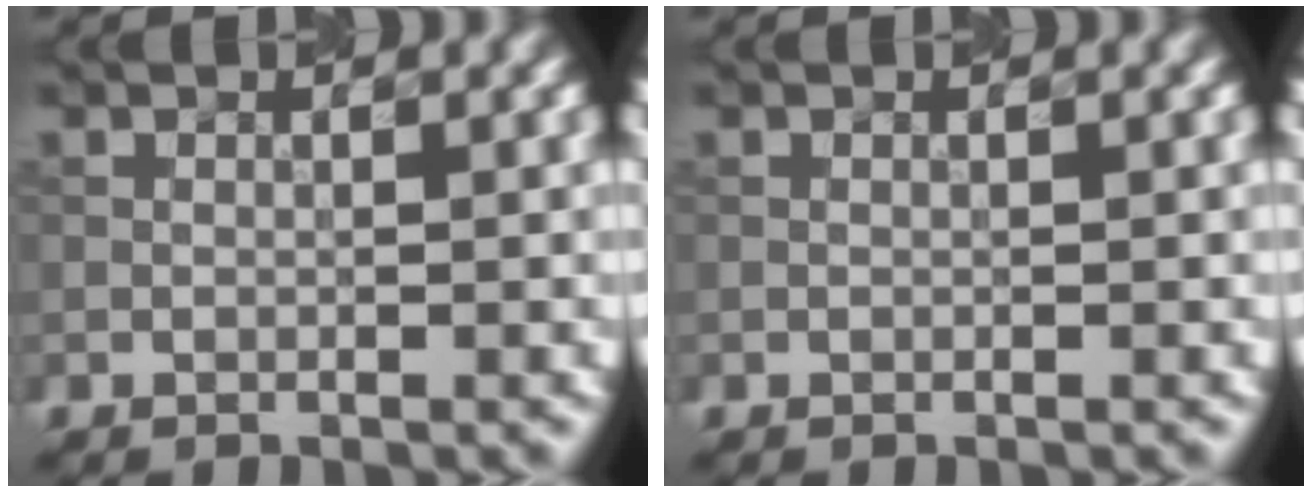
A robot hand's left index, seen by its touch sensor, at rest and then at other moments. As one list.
[{"total": 0.0}]